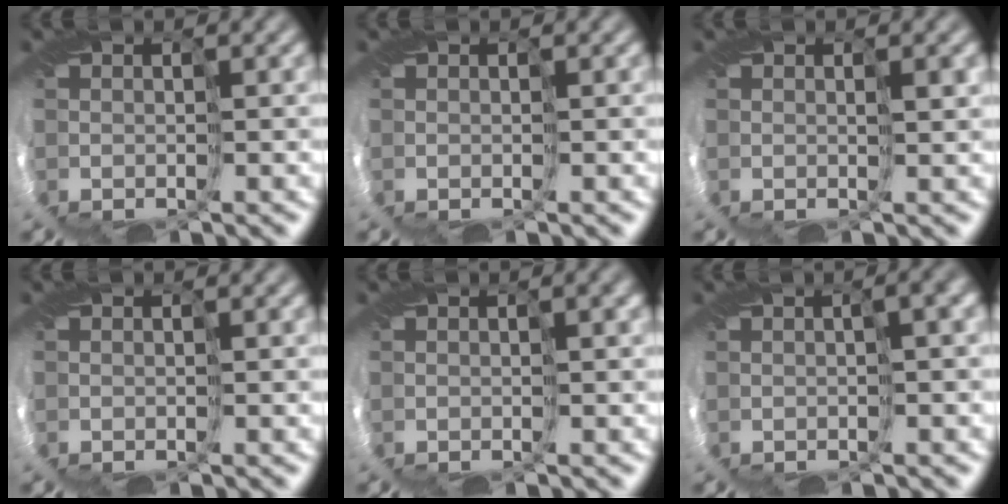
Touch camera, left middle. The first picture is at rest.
{"total": 0.0}
{"total": 1.0, "force": [0.8, -0.4, 0.5], "torque": [-0.010, 0.006, 0.011]}
{"total": 0.0}
{"total": 1.4, "force": [0.5, 0.3, 1.3], "torque": [-0.019, 0.005, 0.009]}
{"total": 2.9, "force": [1.0, 0.4, 2.7], "torque": [-0.040, 0.009, 0.019]}